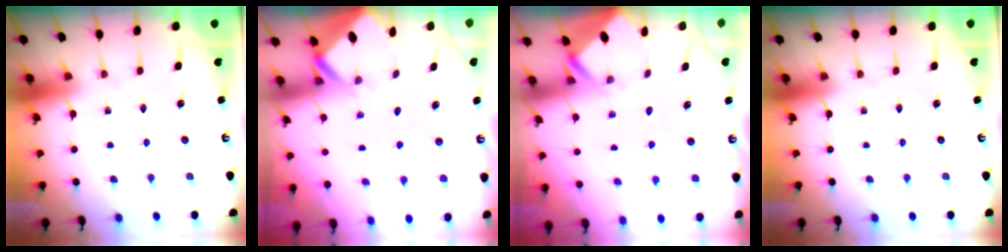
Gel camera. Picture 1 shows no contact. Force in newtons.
{"total": 2.7, "press": 2.7, "slide": 0.2}
{"total": 3.7, "press": 3.7, "slide": 0.2}
{"total": 0.0}